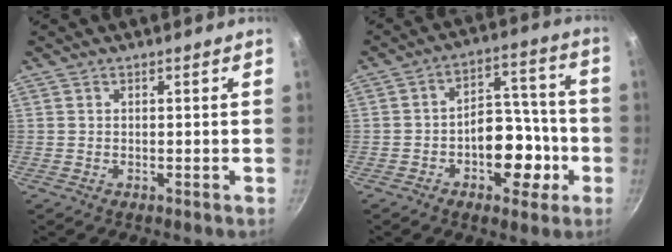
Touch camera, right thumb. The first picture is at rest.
{"total": 12.4, "force": [-4.1, 8.0, 8.5], "torque": [-0.071, 0.052, -0.058]}